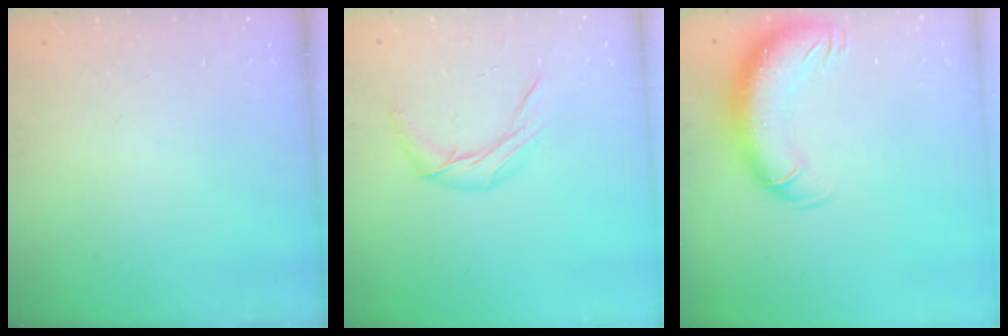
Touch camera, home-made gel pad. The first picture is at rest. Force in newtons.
{"total": 8.4, "press": 8.4, "slide": 0.3}
{"total": 13.1, "press": 12.8, "slide": 3.1}